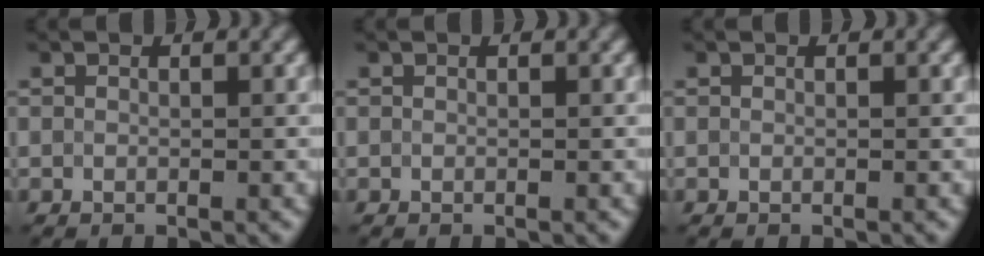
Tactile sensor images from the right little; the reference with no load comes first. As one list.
[{"total": 0.0}, {"total": 0.0}]